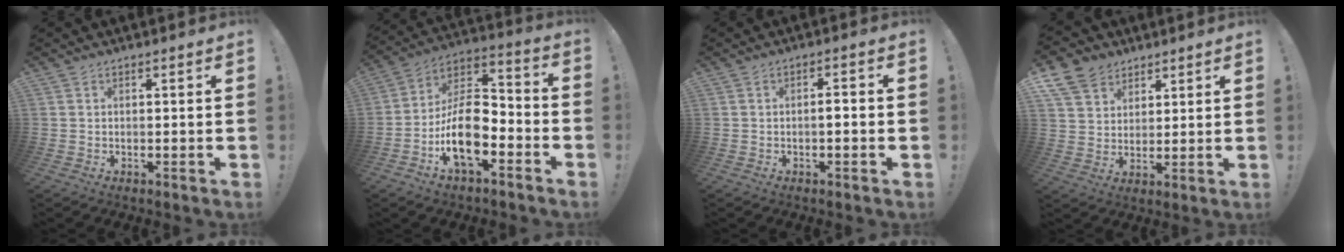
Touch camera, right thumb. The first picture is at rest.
{"total": 15.9, "force": [-6.4, 8.6, 11.7], "torque": [-0.208, 0.030, -0.106]}
{"total": 2.7, "force": [-1.0, 0.5, 2.5], "torque": [-0.041, 0.006, -0.021]}
{"total": 9.7, "force": [6.1, 7.0, 2.8], "torque": [-0.058, -0.033, 0.124]}